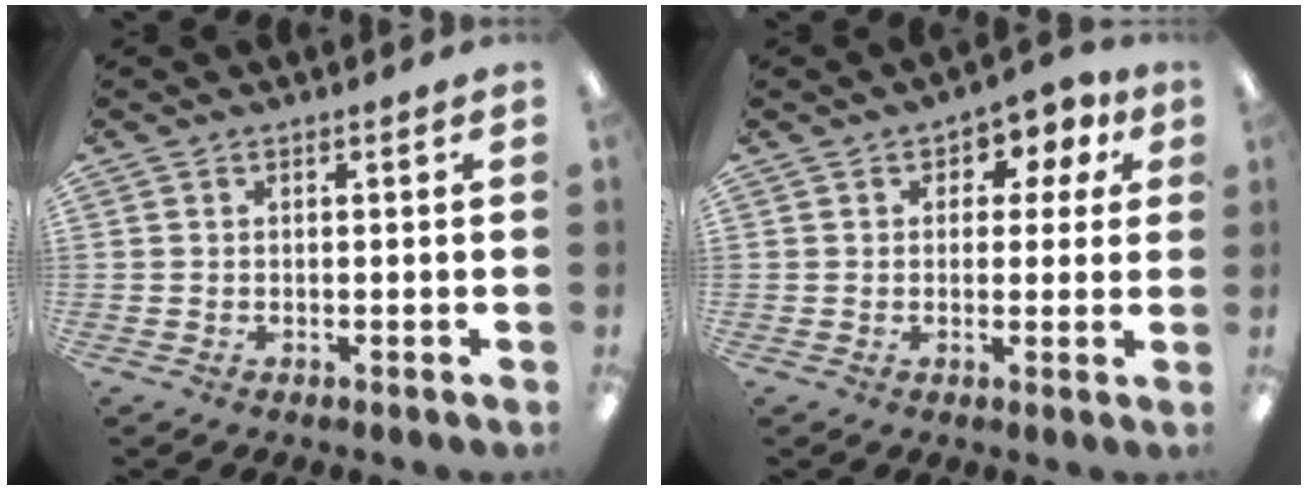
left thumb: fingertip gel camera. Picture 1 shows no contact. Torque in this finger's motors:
{"motor_torque": [0.02, 0.33, -0.30, 0.19, 0.01]}